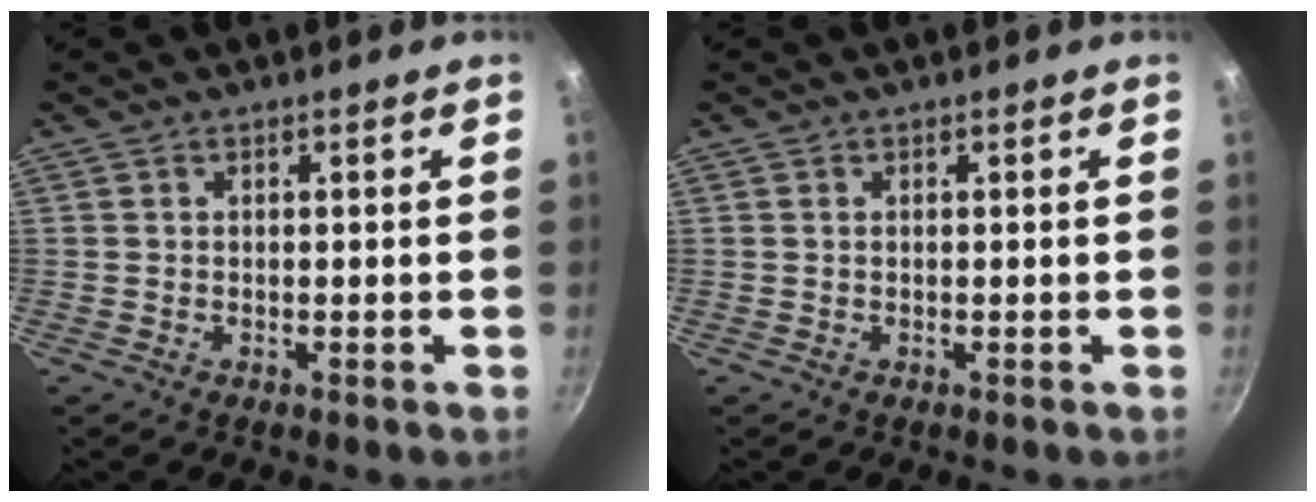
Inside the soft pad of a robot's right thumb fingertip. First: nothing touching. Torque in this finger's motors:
{"motor_torque": [-0.22, 0.04, -0.05, 0.25, 0.07]}